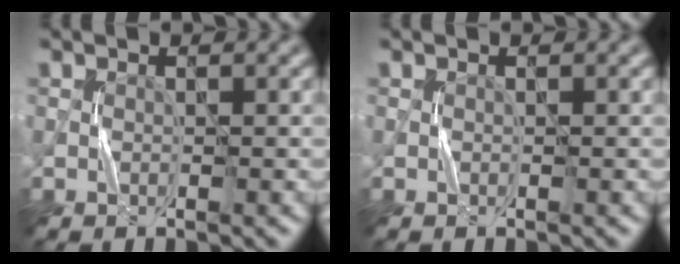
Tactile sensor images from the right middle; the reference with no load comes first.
{"total": 0.0}